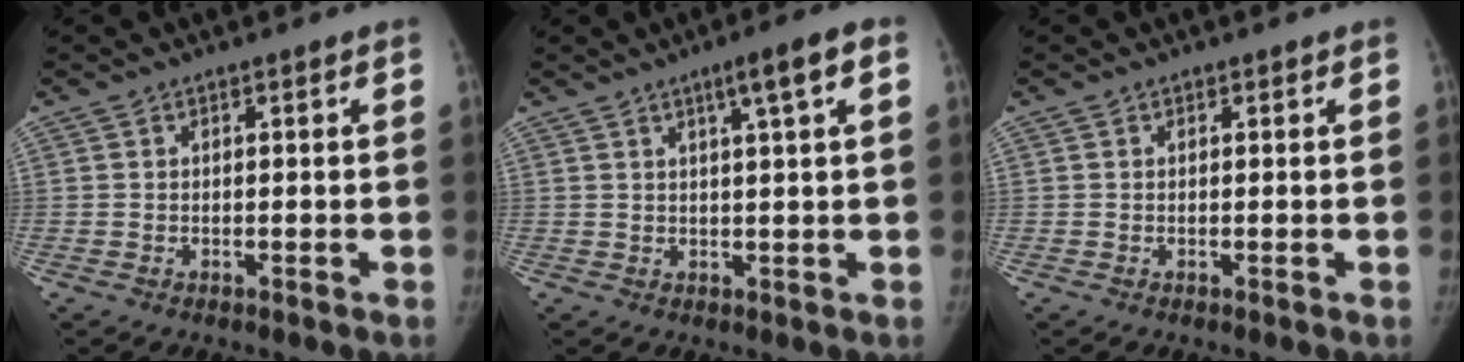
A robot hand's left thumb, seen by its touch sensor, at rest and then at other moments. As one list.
[{"total": 5.5, "force": [2.3, 0.2, 4.9], "torque": [-0.073, 0.003, 0.037]}, {"total": 0.0}]